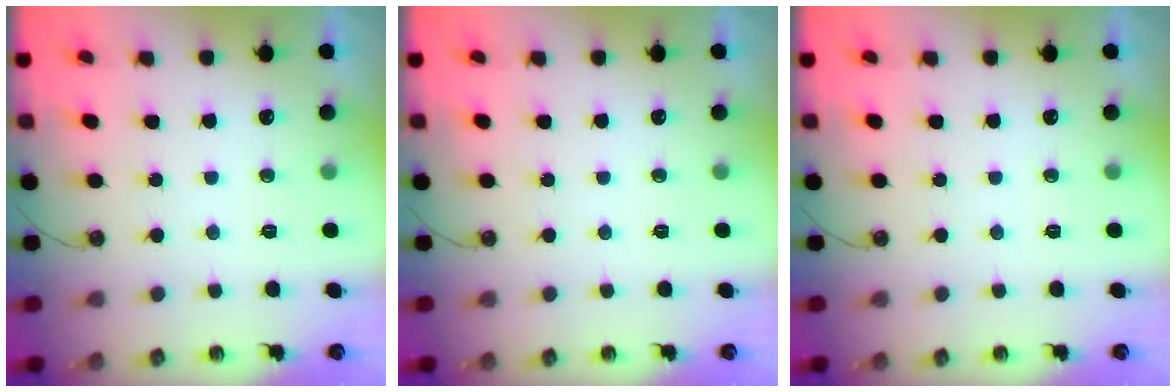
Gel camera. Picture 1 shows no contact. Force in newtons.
{"total": 0.0}
{"total": 0.0}